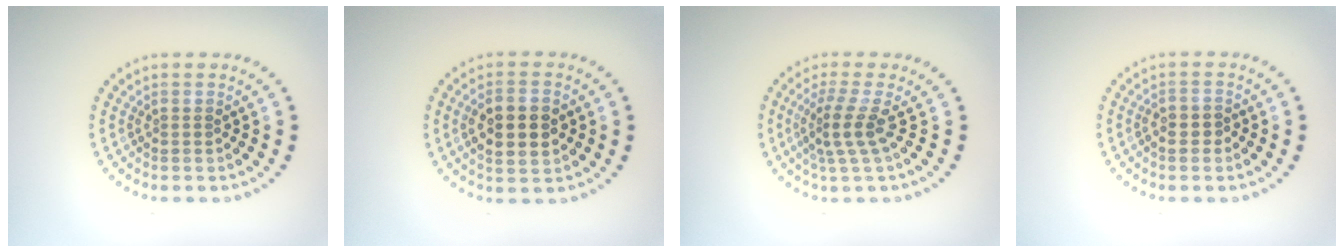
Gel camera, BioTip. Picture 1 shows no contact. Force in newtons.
{"total": 4.1, "press": 4.0, "slide": 0.4}
{"total": 2.9, "press": 2.0, "slide": 2.1}
{"total": 1.3, "press": 1.2, "slide": 0.5}